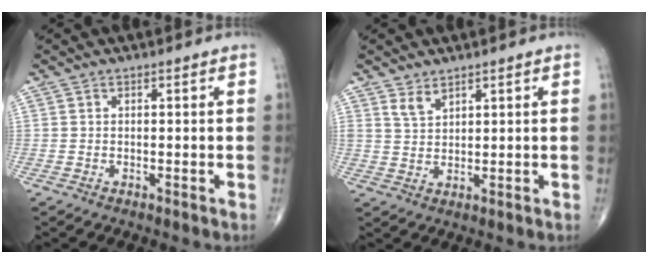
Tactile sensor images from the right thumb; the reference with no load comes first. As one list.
[{"total": 2.8, "force": [2.2, 1.2, 1.2], "torque": [-0.017, -0.018, 0.048]}]